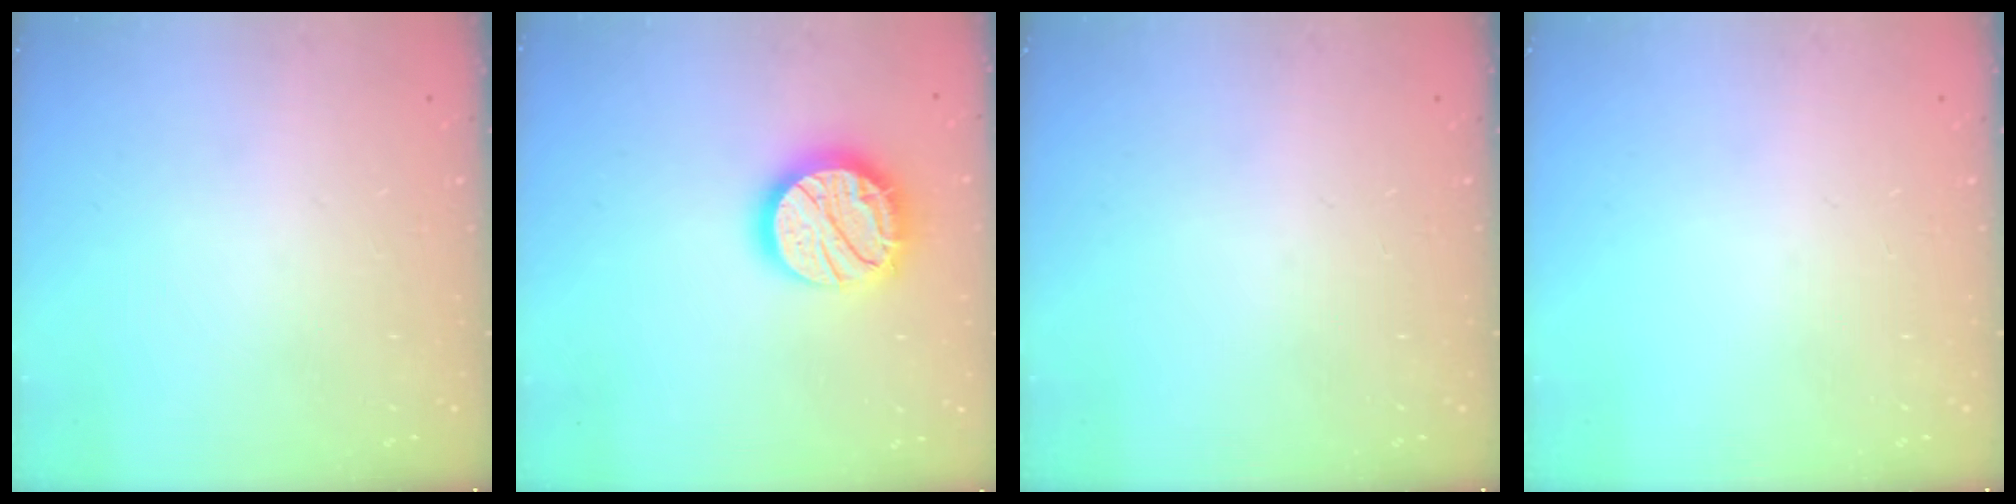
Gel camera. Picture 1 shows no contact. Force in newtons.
{"total": 18.9, "press": 18.8, "slide": 1.4}
{"total": 0.0}
{"total": 0.0}